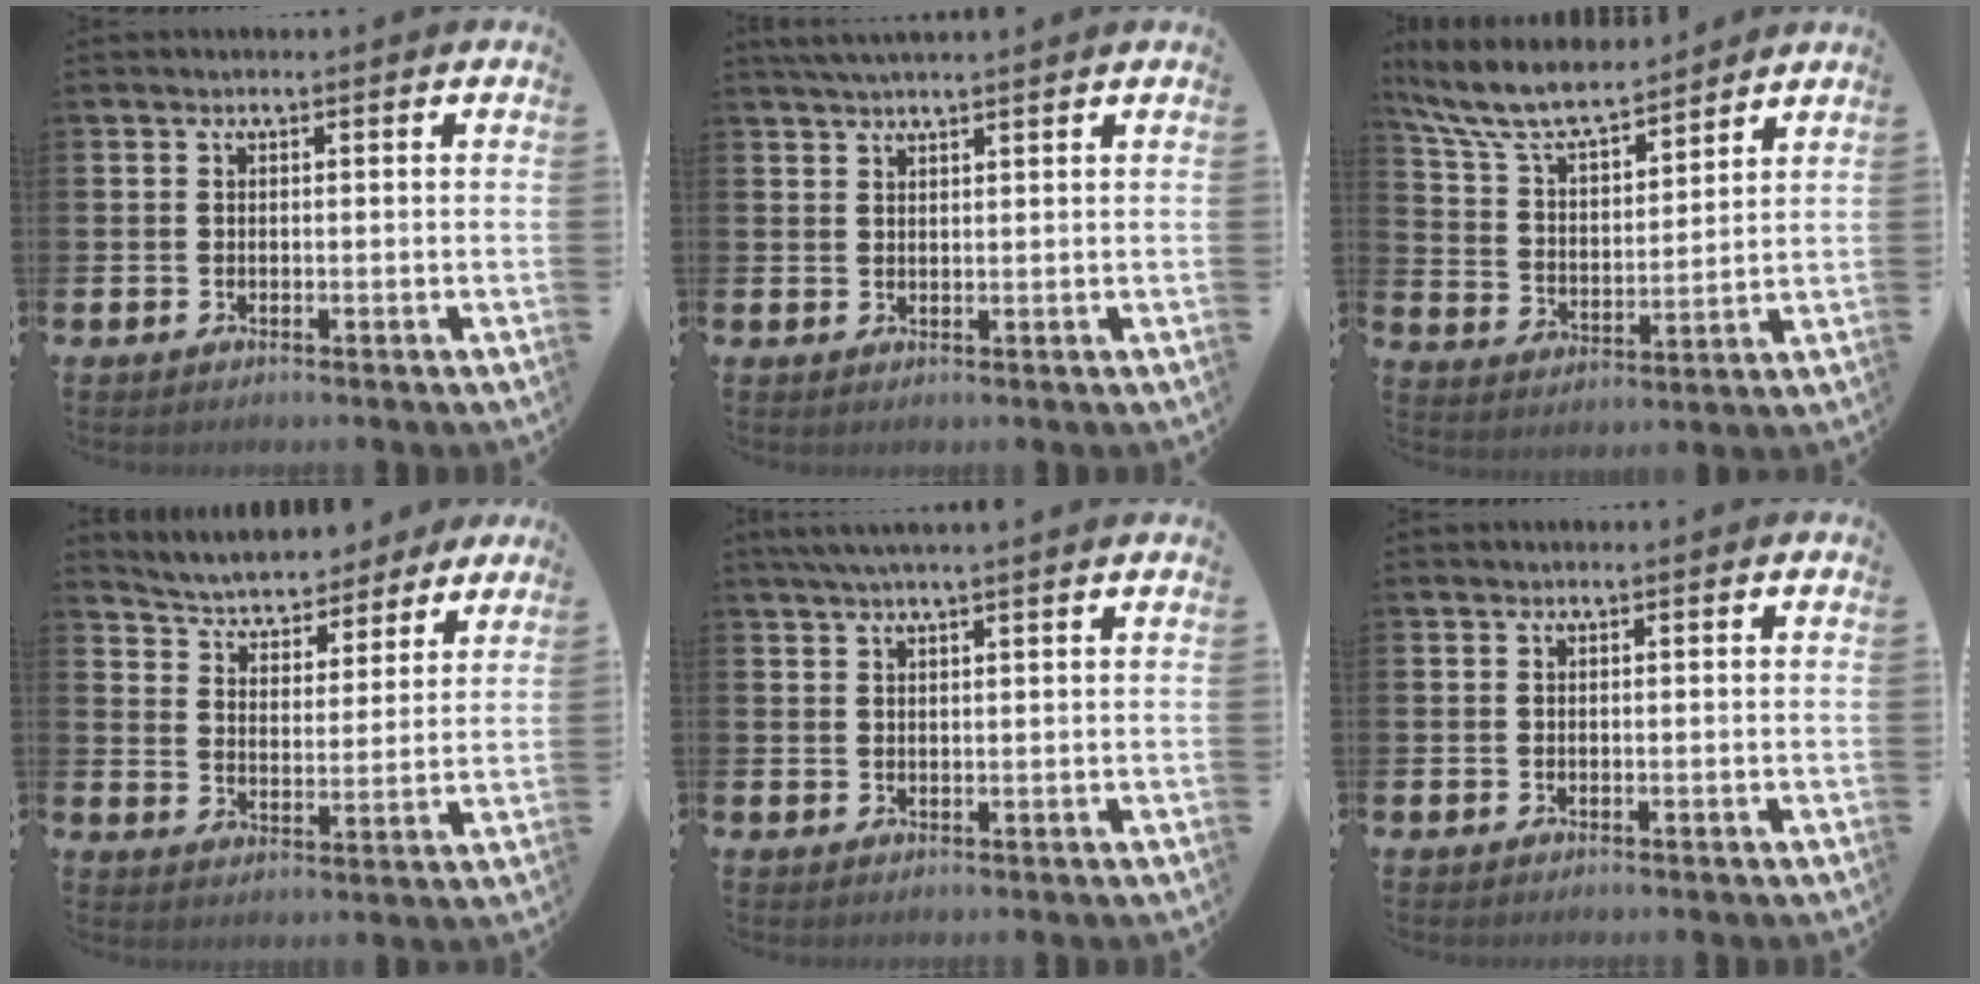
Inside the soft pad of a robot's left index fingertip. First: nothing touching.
{"total": 2.3, "force": [2.2, -0.3, 0.6], "torque": [-0.018, -0.002, 0.041]}
{"total": 9.0, "force": [8.2, 1.8, 3.3], "torque": [-0.103, -0.046, 0.147]}
{"total": 5.2, "force": [5.0, 1.4, 0.4], "torque": [-0.036, -0.041, 0.082]}
{"total": 2.6, "force": [2.2, -0.4, 1.2], "torque": [-0.028, 0.000, 0.042]}
{"total": 0.0}